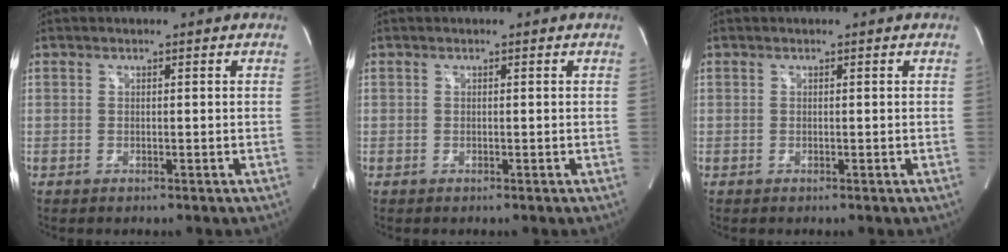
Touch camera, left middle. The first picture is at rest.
{"total": 0.0}
{"total": 0.0}